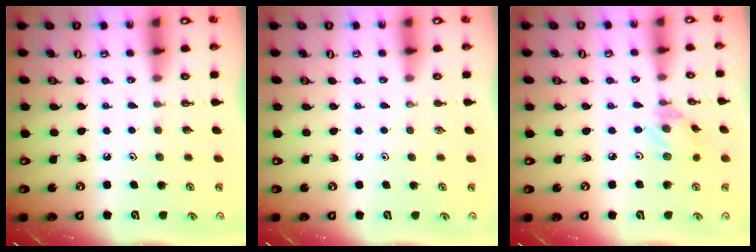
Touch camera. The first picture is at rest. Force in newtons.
{"total": 0.0}
{"total": 1.8, "press": 1.8, "slide": 0.2}